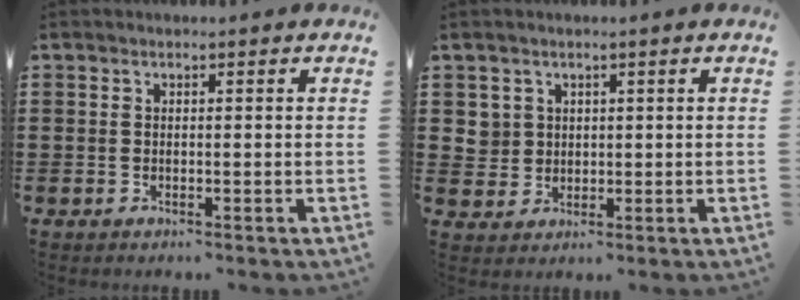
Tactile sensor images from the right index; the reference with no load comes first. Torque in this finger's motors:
{"motor_torque": [-0.05, 0.12, 0.00, 0.00]}